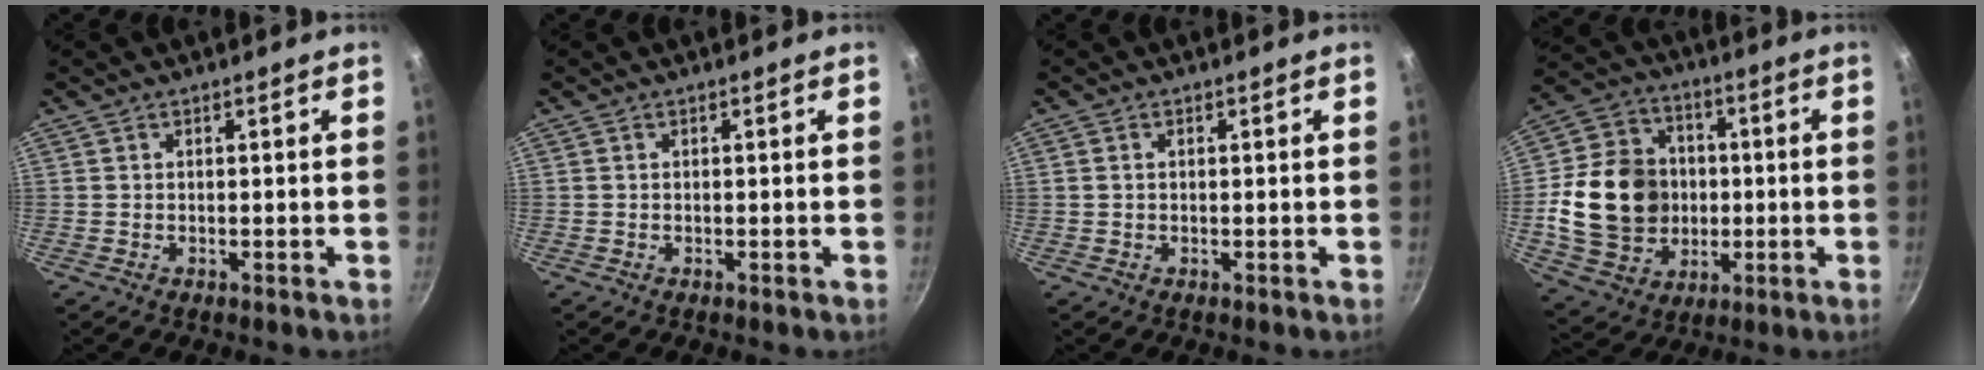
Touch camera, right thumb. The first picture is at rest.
{"total": 0.0}
{"total": 1.0, "force": [0.1, 0.7, 0.6], "torque": [-0.011, 0.004, 0.001]}
{"total": 19.8, "force": [-0.5, 16.4, 11.1], "torque": [-0.173, 0.020, -0.004]}